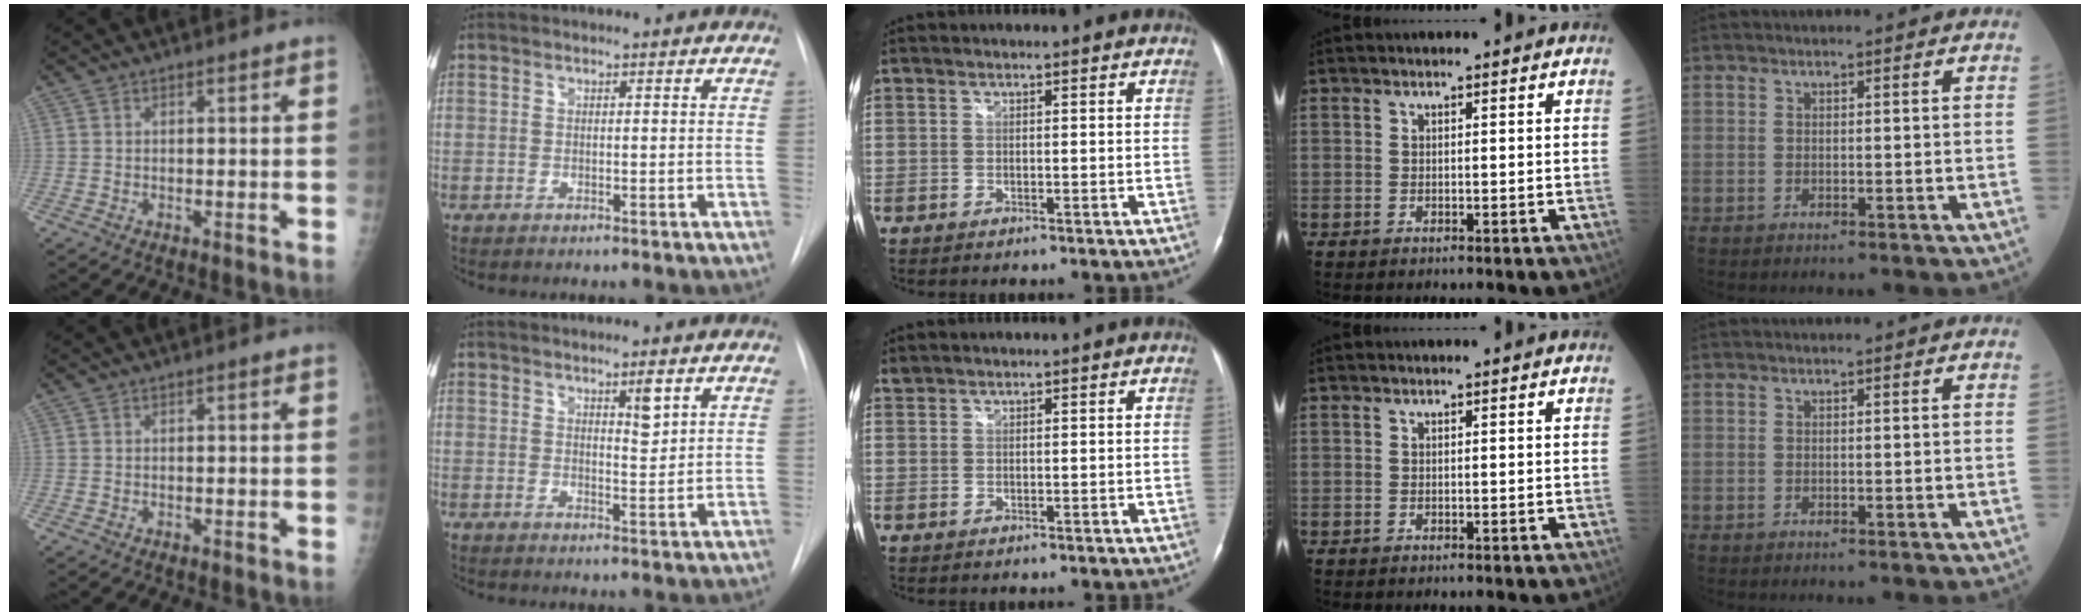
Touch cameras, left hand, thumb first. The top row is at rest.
{"index": {"total": 2.9, "force": [1.7, 0.4, 2.3], "torque": [-0.038, -0.009, 0.028]}, "middle": {"total": 0.7, "force": [0.7, 0.1, -0.1], "torque": [-0.006, 0.011, 0.018]}}